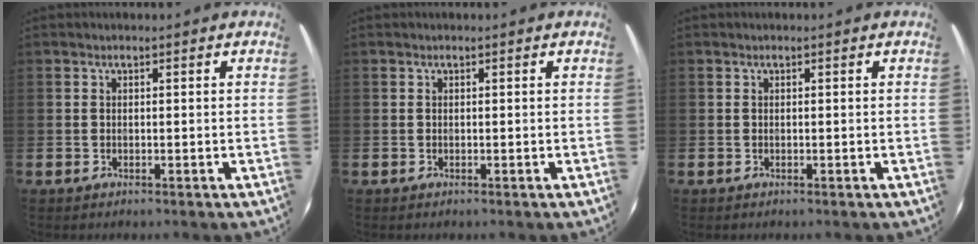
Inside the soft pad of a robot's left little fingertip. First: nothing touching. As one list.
[{"total": 0.0}, {"total": 0.0}]